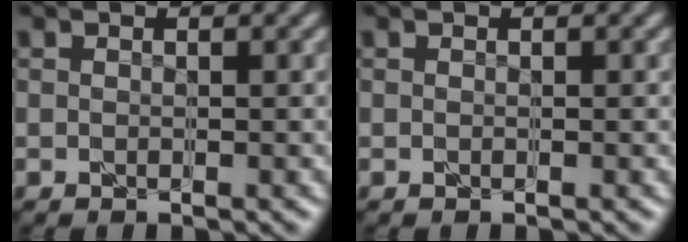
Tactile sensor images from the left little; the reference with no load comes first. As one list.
[{"total": 0.0}]